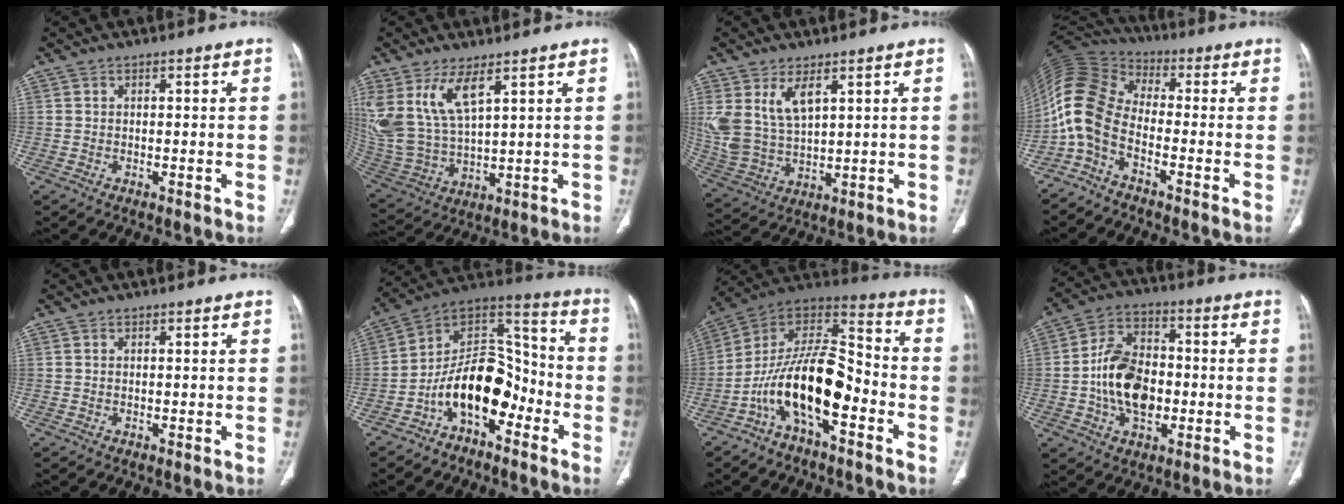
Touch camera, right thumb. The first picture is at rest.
{"total": 13.0, "force": [6.6, 5.5, 9.8], "torque": [-0.210, -0.027, 0.152]}
{"total": 10.7, "force": [4.8, 5.8, 7.6], "torque": [-0.154, -0.015, 0.112]}
{"total": 11.1, "force": [-3.8, 6.4, 8.2], "torque": [-0.180, 0.059, -0.093]}
{"total": 0.0}
{"total": 16.0, "force": [-6.8, 9.3, 11.0], "torque": [-0.150, 0.094, -0.128]}
{"total": 17.6, "force": [-6.8, 7.7, 14.2], "torque": [-0.234, 0.082, -0.123]}
{"total": 14.2, "force": [-2.0, 9.5, 10.4], "torque": [-0.164, 0.026, -0.038]}